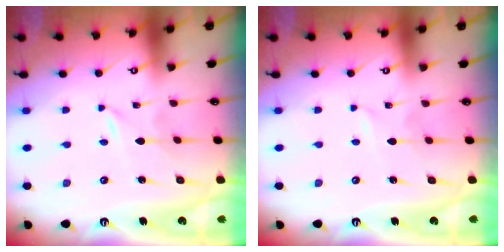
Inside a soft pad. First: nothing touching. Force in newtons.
{"total": 0.7, "press": 0.7, "slide": 0.1}